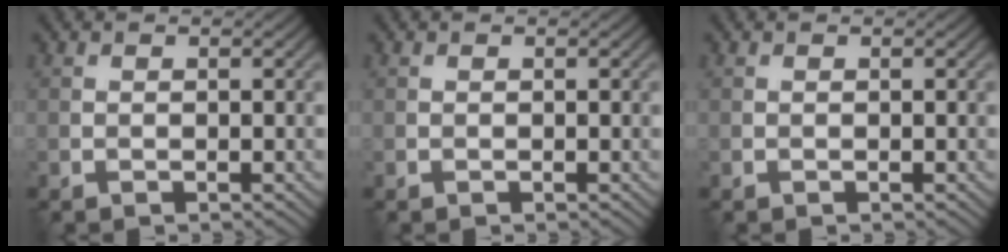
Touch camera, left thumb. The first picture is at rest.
{"total": 0.0}
{"total": 0.0}